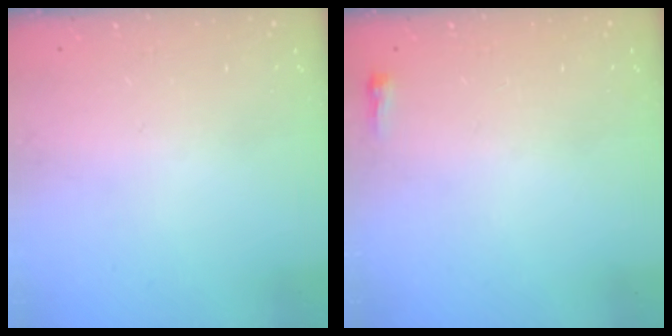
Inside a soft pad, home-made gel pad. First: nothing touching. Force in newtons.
{"total": 2.4, "press": 2.4, "slide": 0.6}